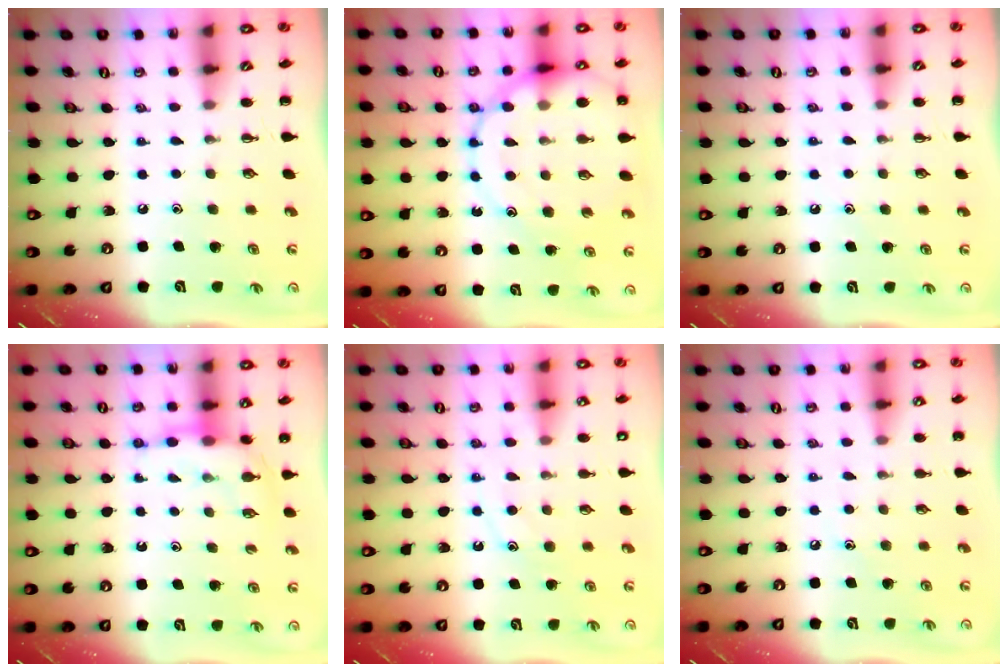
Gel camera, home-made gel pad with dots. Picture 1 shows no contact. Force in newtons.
{"total": 19.1, "press": 18.8, "slide": 3.2}
{"total": 7.5, "press": 7.3, "slide": 1.4}
{"total": 7.7, "press": 7.7, "slide": 0.8}
{"total": 10.5, "press": 10.4, "slide": 0.8}
{"total": 6.9, "press": 6.6, "slide": 1.8}